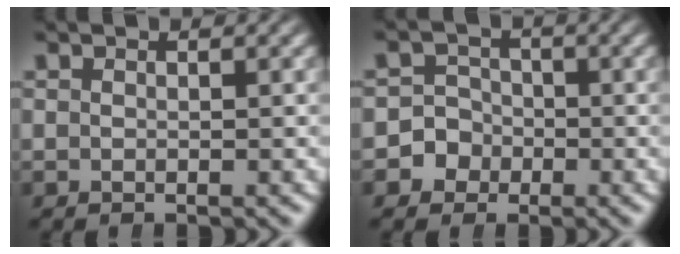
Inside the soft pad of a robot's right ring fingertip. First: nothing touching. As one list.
[{"total": 6.0, "force": [-1.7, 5.6, 1.2], "torque": [-0.044, -0.011, -0.036]}]